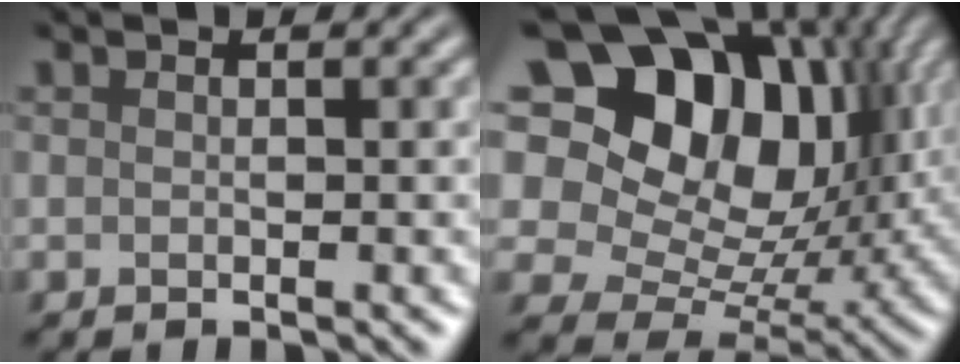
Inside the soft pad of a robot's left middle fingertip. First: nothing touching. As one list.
[{"total": 17.8, "force": [8.1, 12.2, 10.2], "torque": [-0.210, 0.075, 0.142]}]